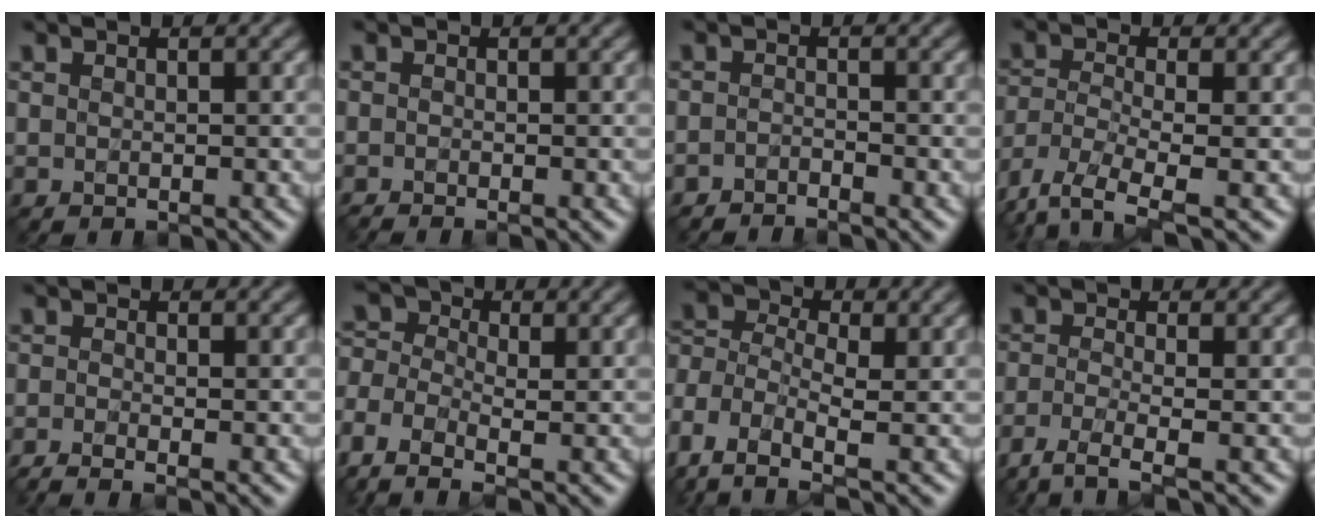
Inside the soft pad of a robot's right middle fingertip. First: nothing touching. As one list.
[{"total": 0.9, "force": [-0.8, 0.1, 0.5], "torque": [-0.008, -0.012, -0.019]}, {"total": 1.4, "force": [-1.4, 0.1, 0.3], "torque": [-0.003, -0.004, -0.029]}, {"total": 5.6, "force": [-3.7, 1.8, 3.8], "torque": [-0.088, -0.015, -0.082]}, {"total": 2.4, "force": [-1.7, 0.5, 1.6], "torque": [-0.030, -0.012, -0.043]}, {"total": 6.4, "force": [-2.9, 3.4, 4.5], "torque": [-0.120, -0.008, -0.055]}, {"total": 7.0, "force": [-3.3, 3.9, 4.8], "torque": [-0.112, 0.000, -0.080]}, {"total": 3.8, "force": [-2.6, 0.9, 2.6], "torque": [-0.053, -0.010, -0.062]}]